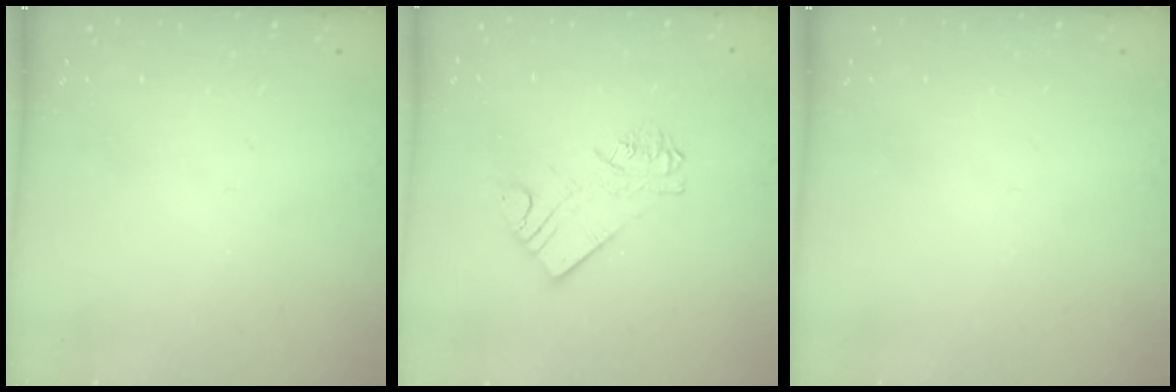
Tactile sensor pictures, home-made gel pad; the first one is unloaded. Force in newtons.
{"total": 8.0, "press": 8.0, "slide": 0.4}
{"total": 0.0}